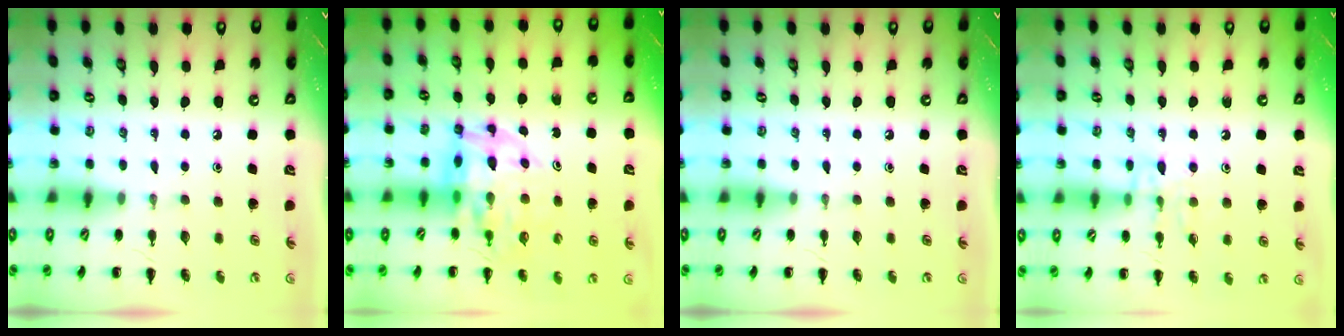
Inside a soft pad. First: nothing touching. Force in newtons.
{"total": 12.6, "press": 12.0, "slide": 3.8}
{"total": 0.0}
{"total": 10.3, "press": 10.3, "slide": 0.8}